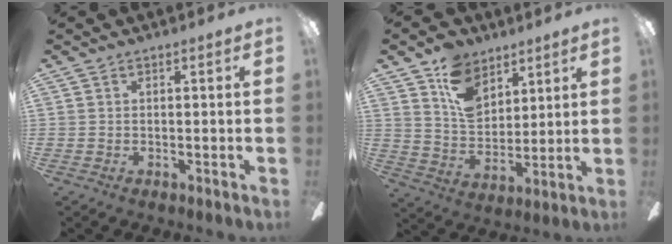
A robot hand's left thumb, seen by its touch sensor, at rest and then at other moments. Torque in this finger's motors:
{"motor_torque": [1.70, 1.06, 1.29, -0.75, 0.09]}